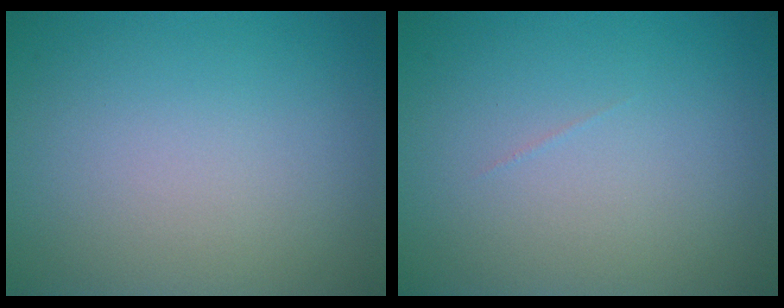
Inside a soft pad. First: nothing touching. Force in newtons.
{"total": 0.0}